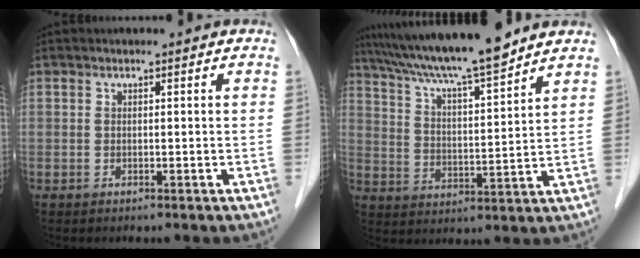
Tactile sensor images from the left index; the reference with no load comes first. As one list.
[{"total": 14.3, "force": [12.4, -0.5, 7.0], "torque": [-0.126, 0.011, 0.208]}]